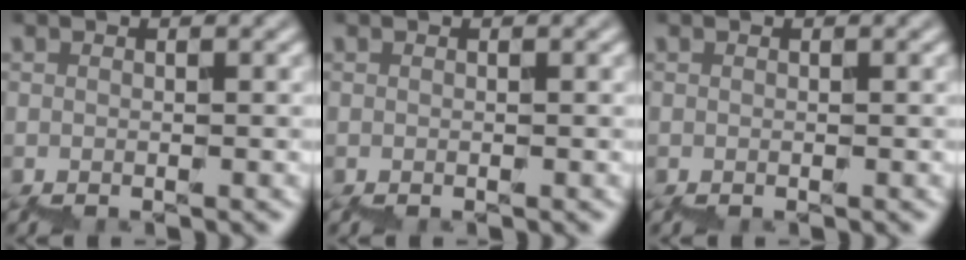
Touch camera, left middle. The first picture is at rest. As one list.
[{"total": 0.0}, {"total": 0.0}]